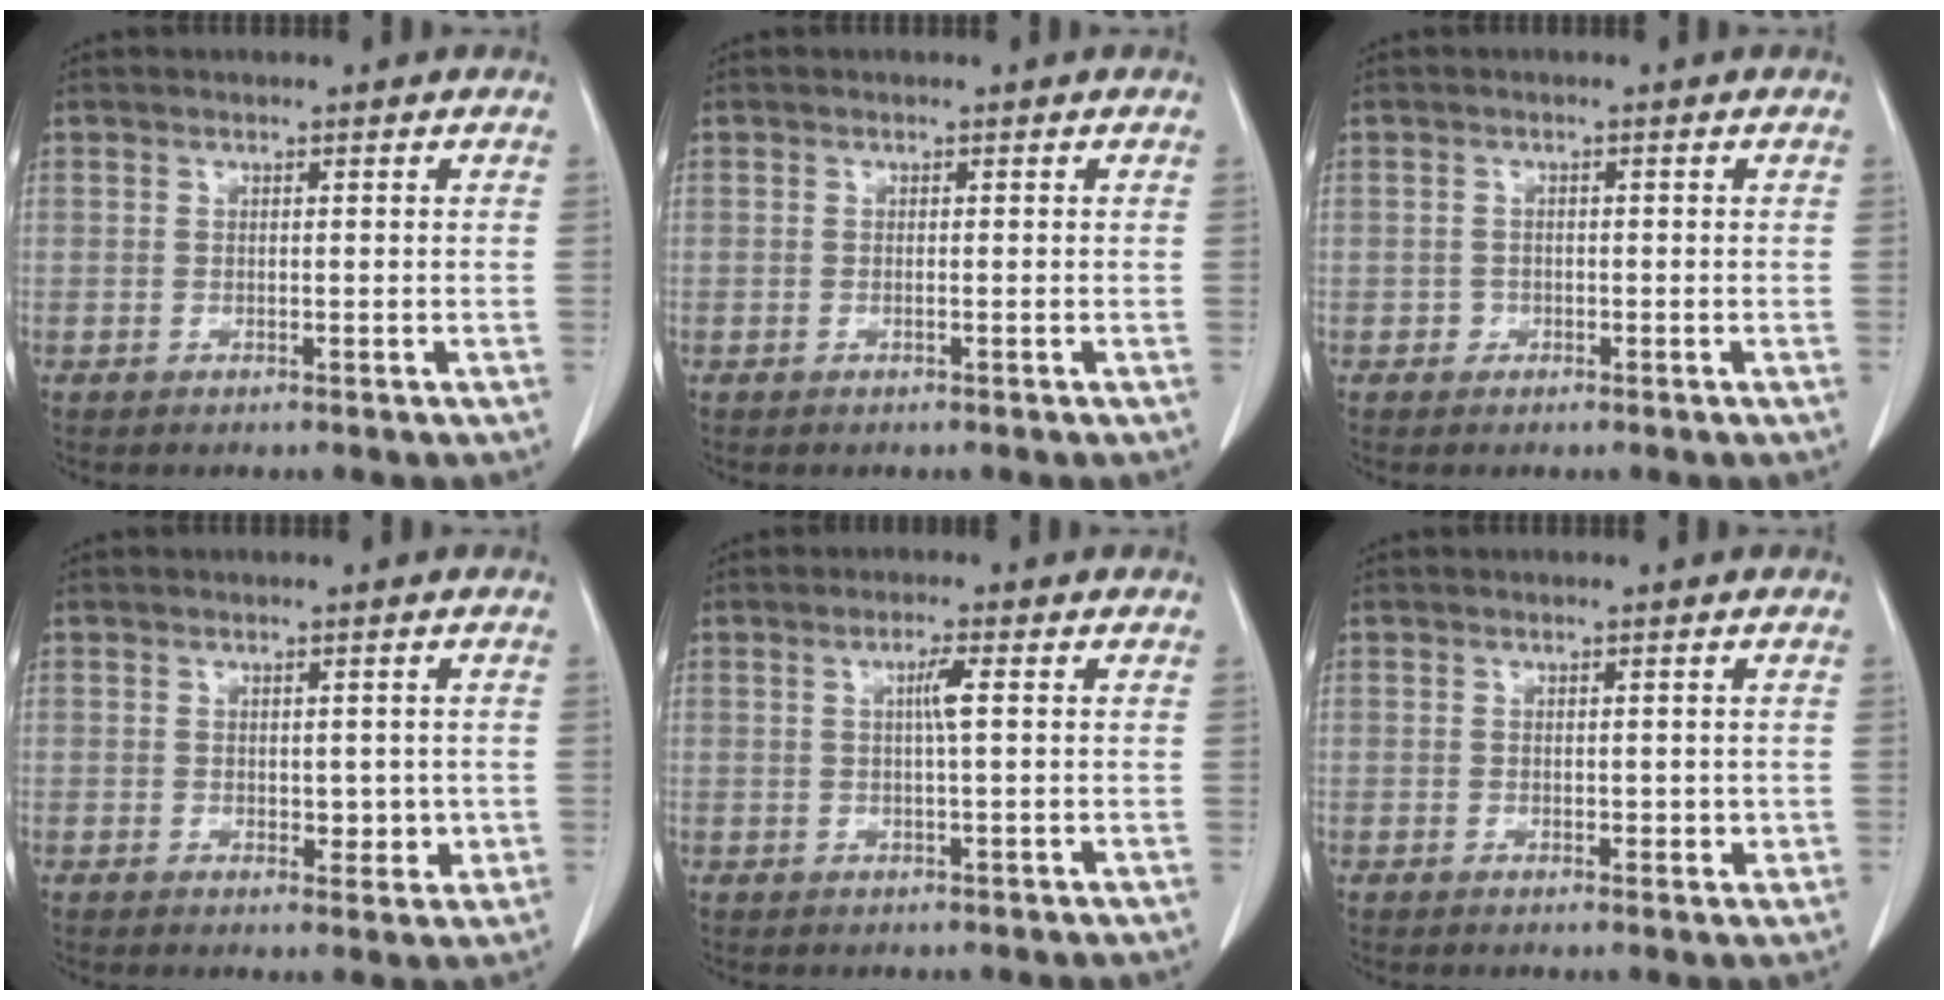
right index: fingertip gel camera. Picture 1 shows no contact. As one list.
[{"total": 0.0}, {"total": 1.2, "force": [-0.4, 1.1, -0.1], "torque": [0.004, 0.008, -0.007]}, {"total": 3.0, "force": [-0.1, 1.8, 2.5], "torque": [-0.027, -0.003, 0.005]}, {"total": 2.6, "force": [0.5, -0.2, 2.5], "torque": [-0.047, 0.001, 0.008]}, {"total": 1.9, "force": [0.0, 1.2, 1.5], "torque": [-0.018, -0.003, 0.004]}]